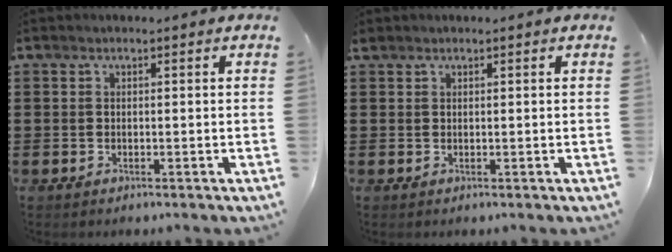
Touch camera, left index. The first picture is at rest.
{"total": 0.5, "force": [0.4, 0.3, 0.1], "torque": [-0.005, 0.002, 0.009]}